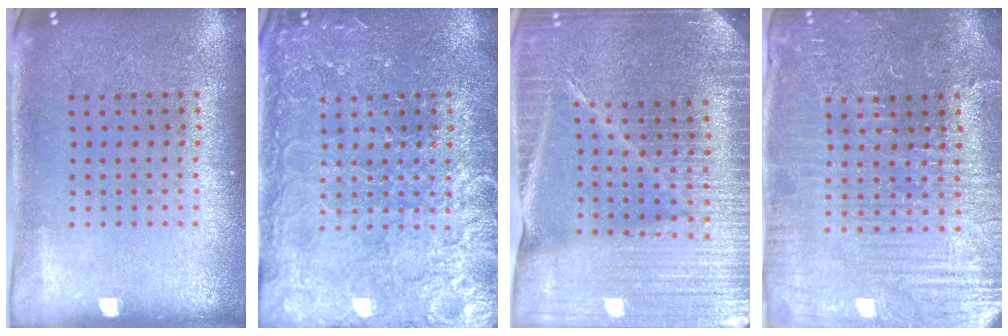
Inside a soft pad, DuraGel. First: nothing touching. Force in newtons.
{"total": 3.7, "press": 3.6, "slide": 0.5}
{"total": 4.9, "press": 4.5, "slide": 2.1}
{"total": 4.4, "press": 4.2, "slide": 1.2}